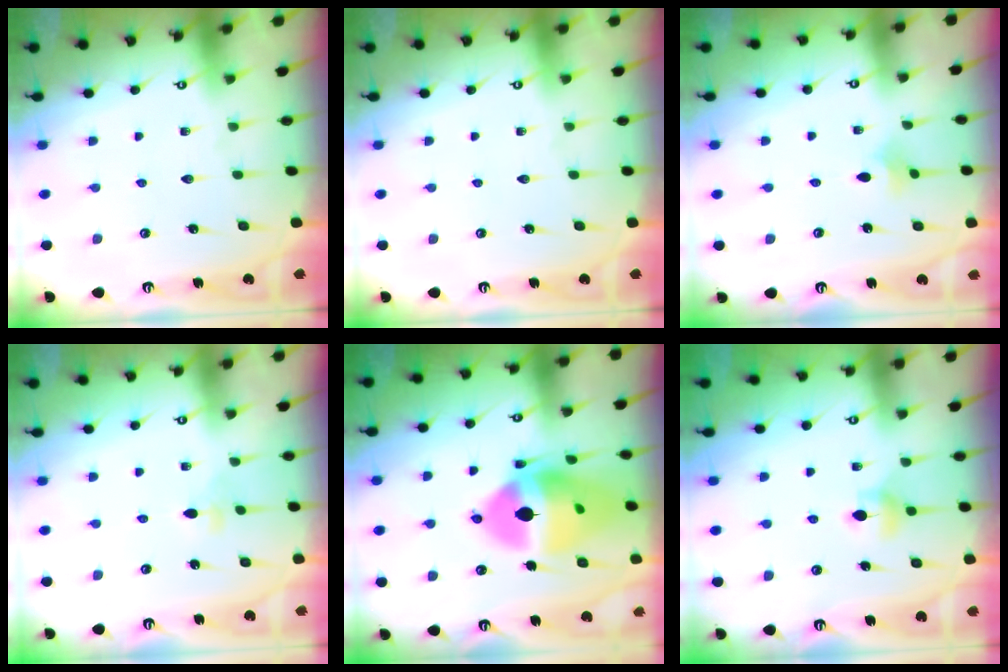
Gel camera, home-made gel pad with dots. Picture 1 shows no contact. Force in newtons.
{"total": 0.0}
{"total": 4.1, "press": 4.1, "slide": 0.7}
{"total": 3.5, "press": 3.4, "slide": 0.8}
{"total": 18.5, "press": 17.5, "slide": 5.9}
{"total": 5.6, "press": 5.6, "slide": 0.5}